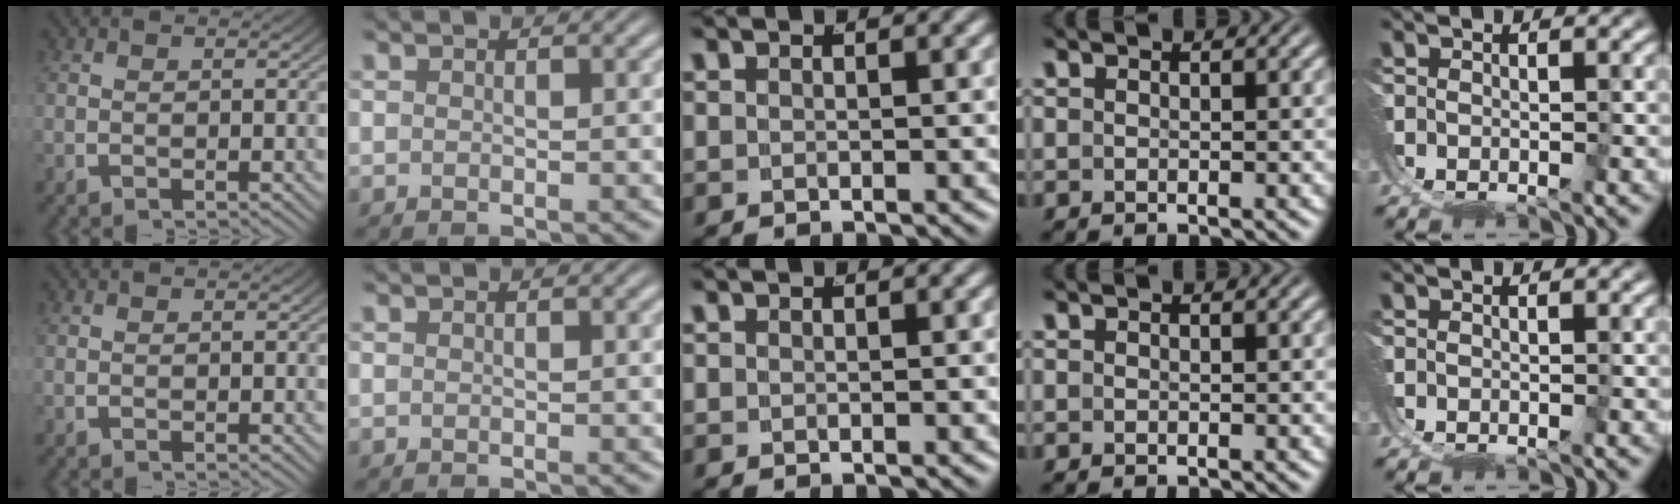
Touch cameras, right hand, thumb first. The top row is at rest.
{}